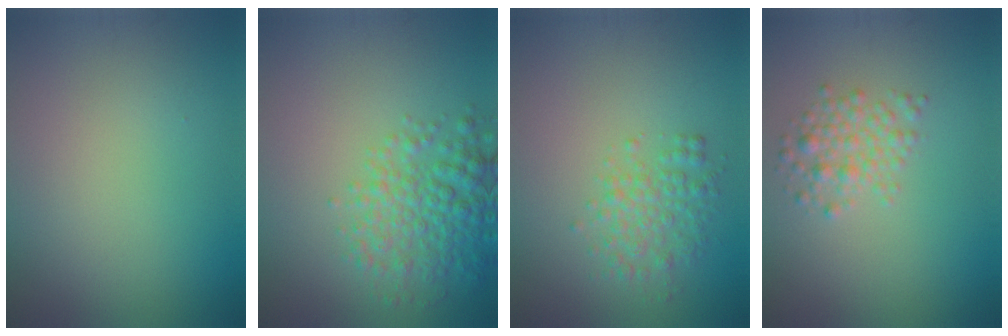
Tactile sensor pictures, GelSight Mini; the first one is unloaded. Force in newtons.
{"total": 5.0, "press": 5.0, "slide": 0.2}
{"total": 3.0, "press": 3.0, "slide": 0.1}
{"total": 2.6, "press": 2.6, "slide": 0.2}